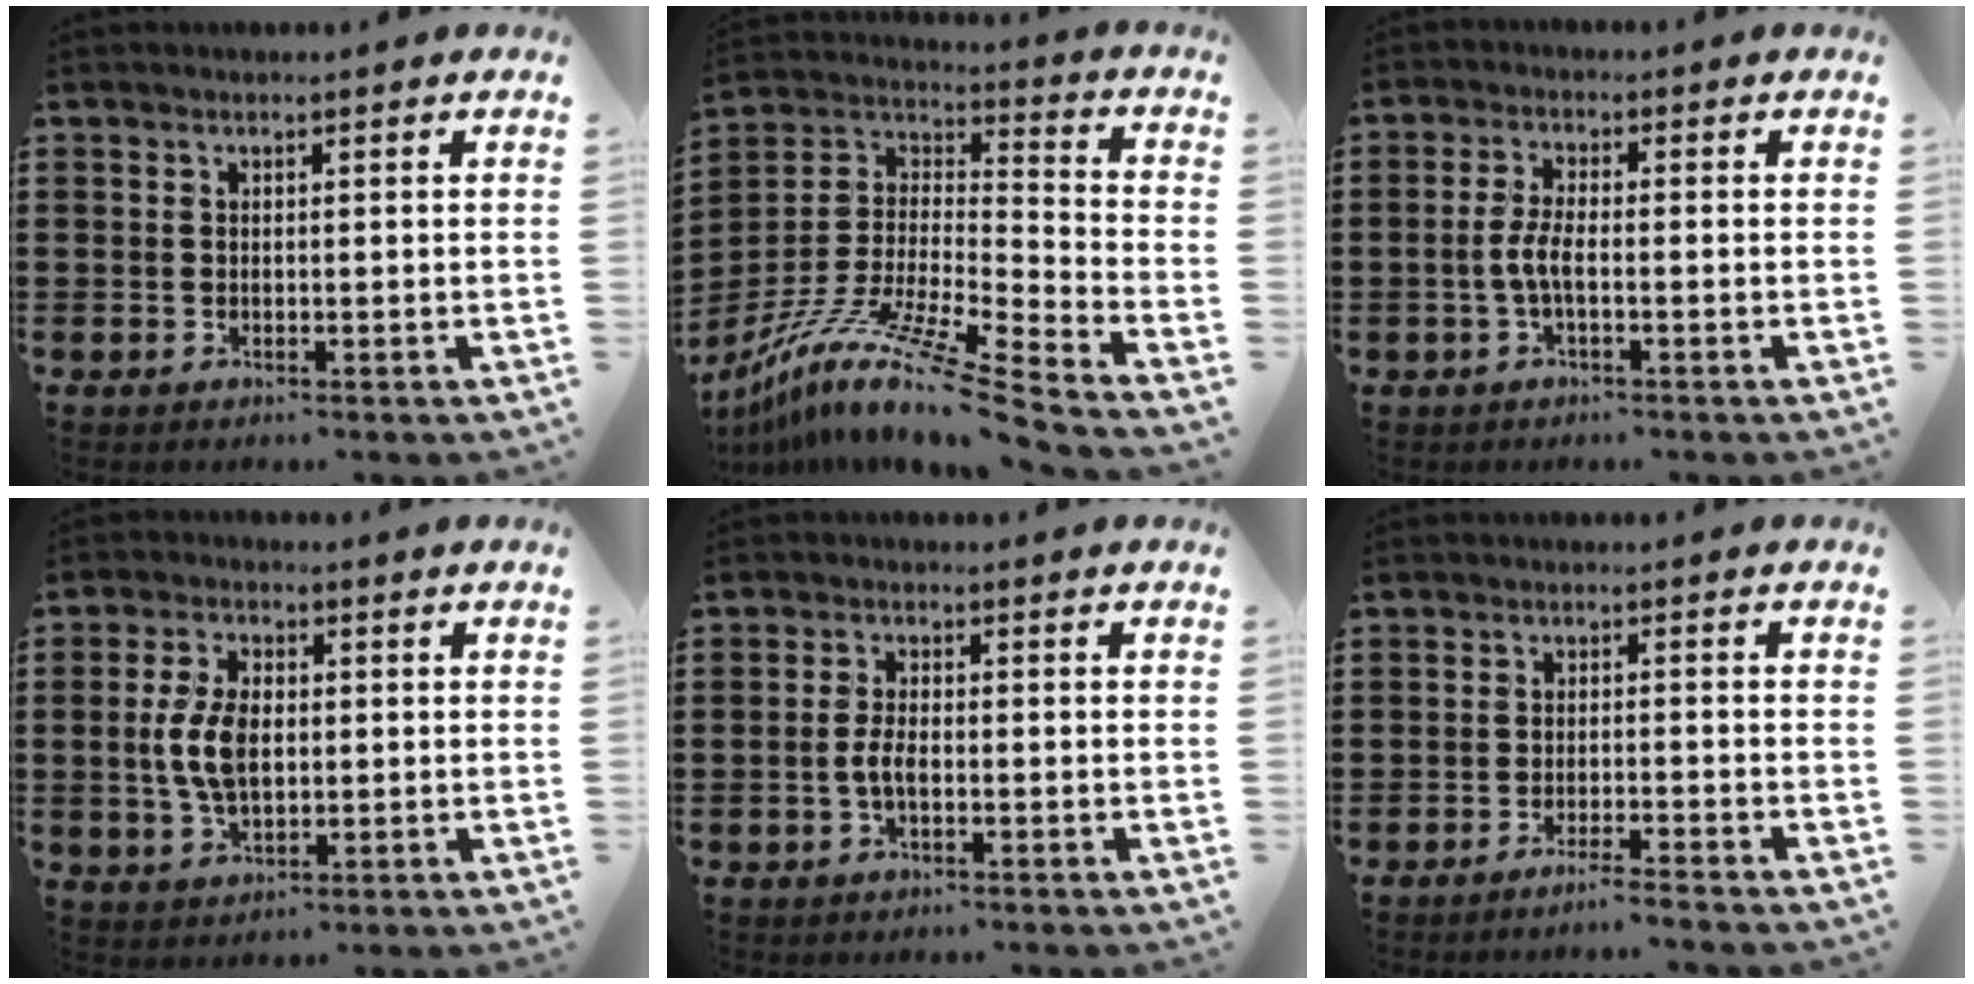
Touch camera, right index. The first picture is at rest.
{"total": 12.6, "force": [-10.0, 0.1, 7.8], "torque": [-0.158, -0.002, -0.198]}
{"total": 3.7, "force": [-1.1, 0.9, 3.4], "torque": [-0.084, -0.004, -0.027]}
{"total": 7.3, "force": [0.2, 4.0, 6.1], "torque": [-0.138, 0.006, -0.001]}
{"total": 3.1, "force": [-0.9, 1.1, 2.8], "torque": [-0.073, -0.005, -0.023]}
{"total": 2.5, "force": [-2.3, -0.4, 0.9], "torque": [-0.015, 0.001, -0.045]}